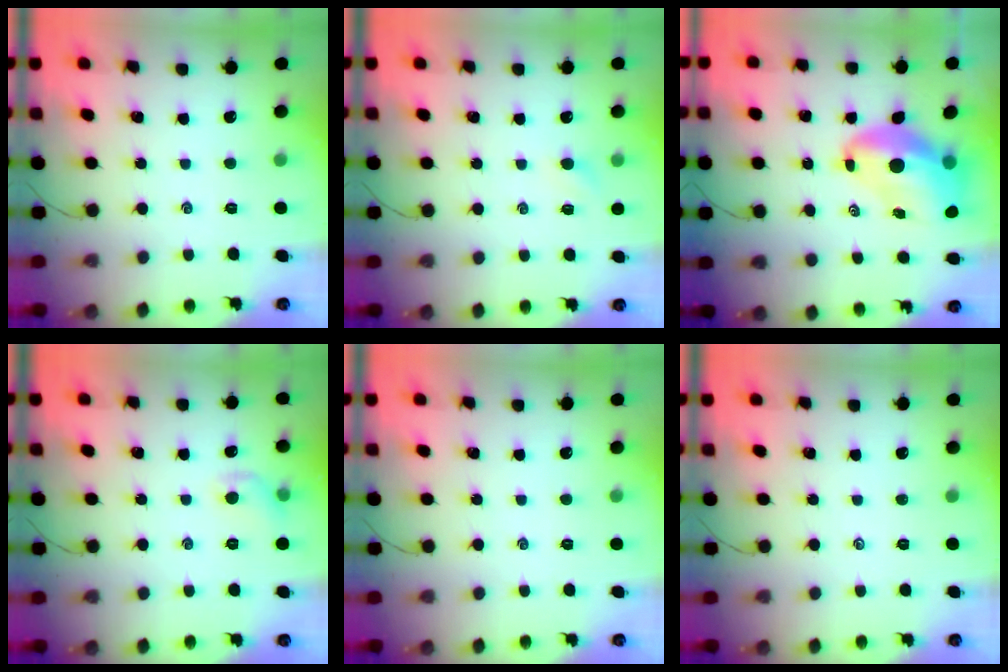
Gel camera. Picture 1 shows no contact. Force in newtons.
{"total": 3.1, "press": 3.0, "slide": 1.0}
{"total": 11.0, "press": 10.5, "slide": 3.2}
{"total": 6.5, "press": 6.4, "slide": 1.3}
{"total": 0.0}
{"total": 0.0}